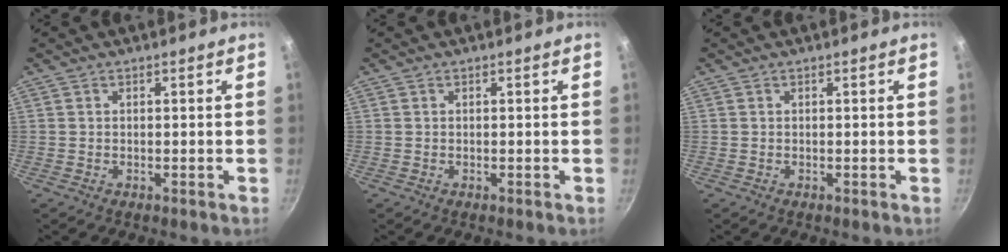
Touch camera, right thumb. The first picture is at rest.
{"total": 0.0}
{"total": 0.0}